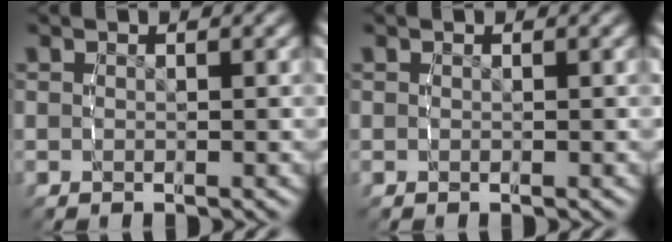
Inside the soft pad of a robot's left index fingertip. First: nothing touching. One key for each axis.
{"total": 0.0}